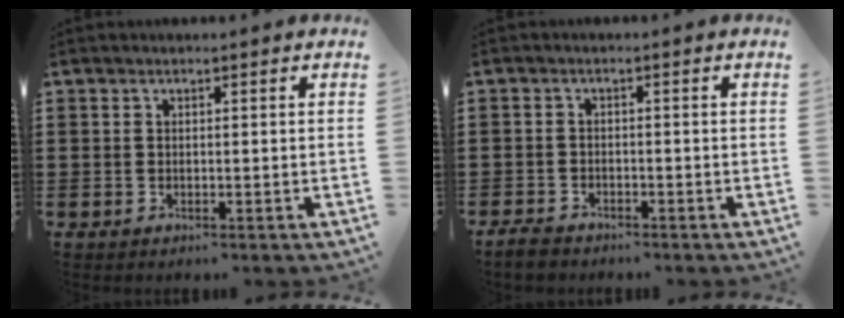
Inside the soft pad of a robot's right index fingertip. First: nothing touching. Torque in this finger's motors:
{"motor_torque": [-0.10, 0.67, -0.44, -0.21]}